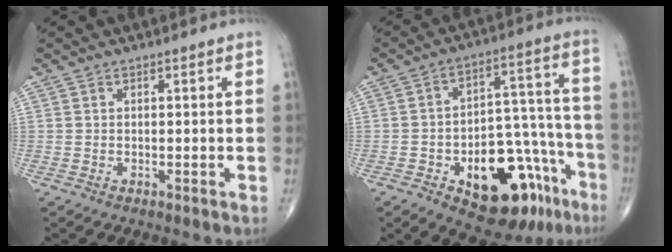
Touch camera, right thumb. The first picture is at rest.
{"total": 21.1, "force": [-10.2, 10.9, 14.9], "torque": [-0.154, 0.085, -0.134]}